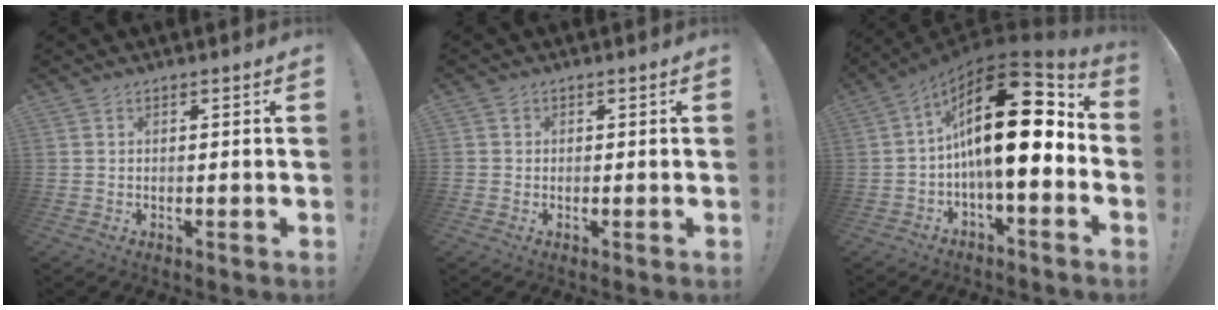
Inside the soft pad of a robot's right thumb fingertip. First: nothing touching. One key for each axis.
{"total": 1.5, "fx": -0.1, "fy": 1.5, "fz": 0.3, "tx": 0.004, "ty": 0.002, "tz": -0.003}
{"total": 22.8, "fx": 3.7, "fy": 8.0, "fz": 21.0, "tx": -0.355, "ty": -0.021, "tz": 0.059}